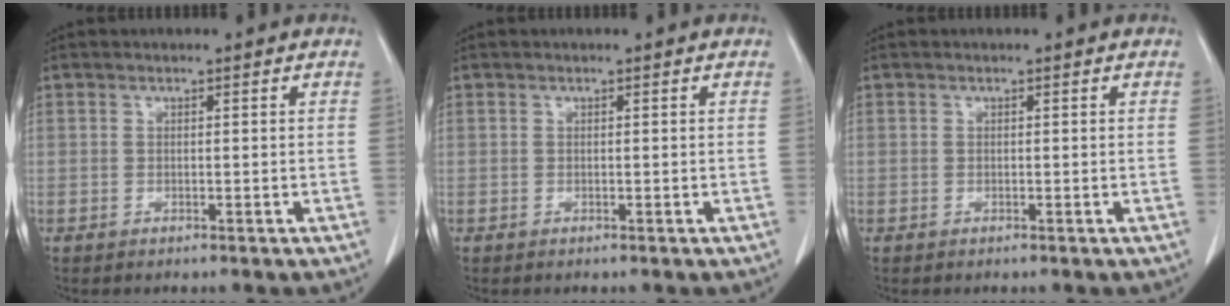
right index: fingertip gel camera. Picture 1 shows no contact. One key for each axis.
{"total": 0.0}
{"total": 0.0}